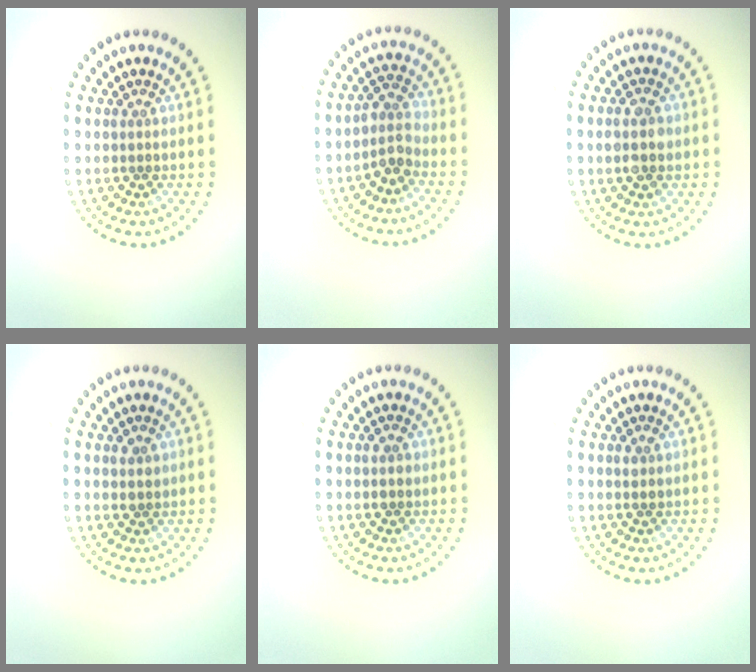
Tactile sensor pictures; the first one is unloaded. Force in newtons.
{"total": 2.3, "press": 1.9, "slide": 1.3}
{"total": 2.8, "press": 2.8, "slide": 0.2}
{"total": 1.1, "press": 1.0, "slide": 0.5}
{"total": 1.1, "press": 1.1, "slide": 0.2}
{"total": 0.9, "press": 0.8, "slide": 0.1}